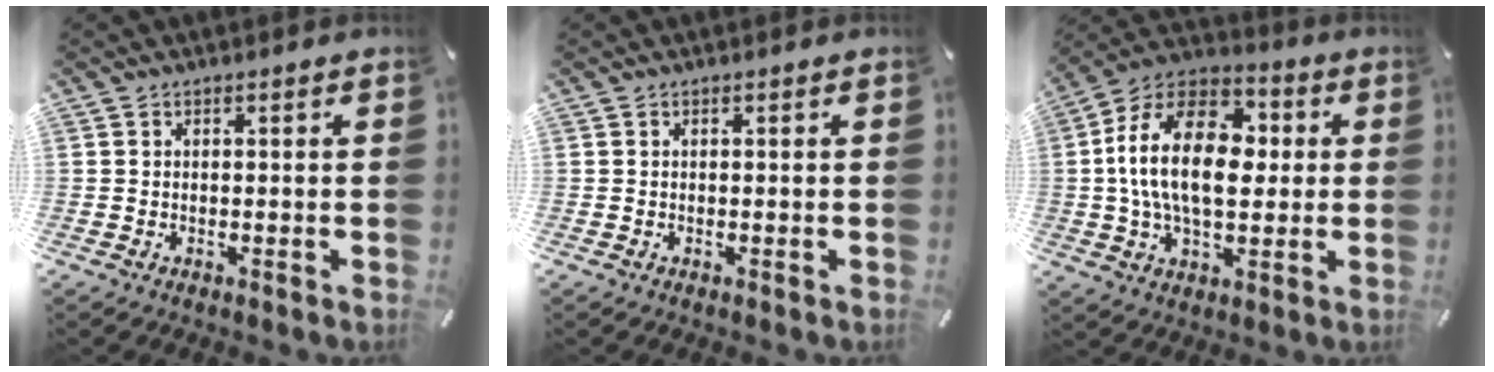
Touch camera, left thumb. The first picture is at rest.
{"total": 0.0}
{"total": 19.8, "force": [1.0, 12.7, 15.2], "torque": [-0.299, 0.008, 0.010]}